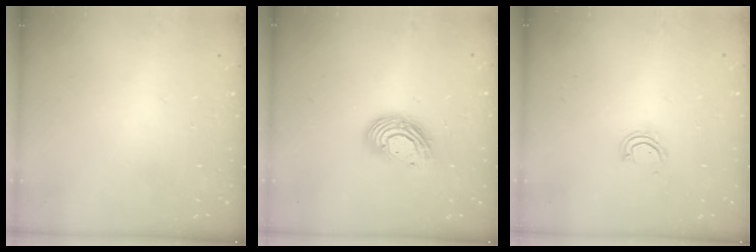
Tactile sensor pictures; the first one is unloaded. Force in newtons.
{"total": 11.3, "press": 11.2, "slide": 0.9}
{"total": 3.8, "press": 3.8, "slide": 0.2}